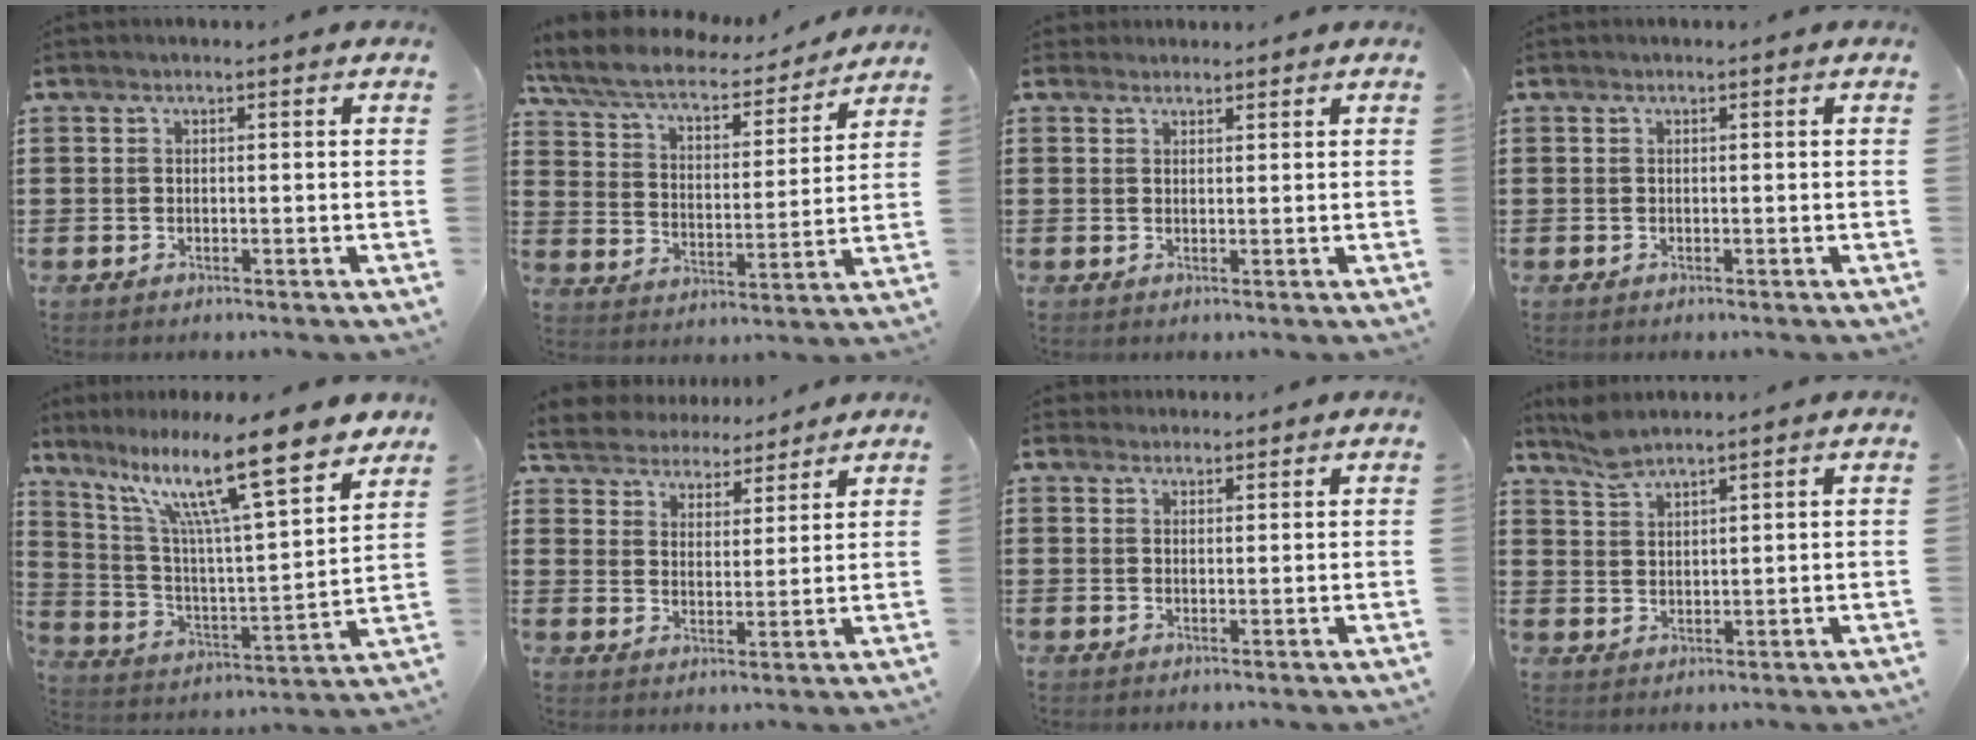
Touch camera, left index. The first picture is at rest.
{"total": 7.0, "force": [6.1, 1.5, 3.1], "torque": [-0.087, -0.037, 0.101]}
{"total": 1.5, "force": [1.5, 0.5, 0.0], "torque": [-0.003, 0.003, 0.030]}
{"total": 0.0}
{"total": 15.1, "force": [10.6, 1.8, 10.6], "torque": [-0.219, -0.058, 0.169]}
{"total": 5.1, "force": [4.9, 0.9, -0.9], "torque": [-0.012, -0.029, 0.087]}
{"total": 1.7, "force": [1.5, 0.7, -0.1], "torque": [-0.003, 0.005, 0.031]}
{"total": 3.4, "force": [3.1, 0.6, 1.4], "torque": [-0.036, -0.002, 0.058]}